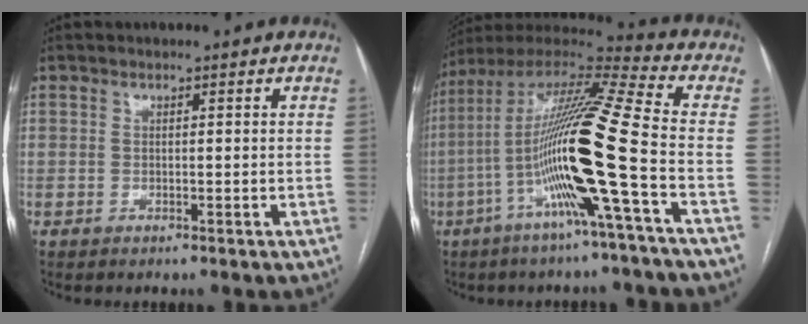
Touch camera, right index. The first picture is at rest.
{"total": 19.8, "force": [-5.4, -1.1, 19.0], "torque": [-0.370, -0.006, -0.116]}